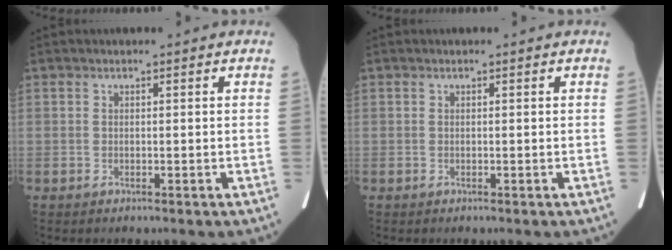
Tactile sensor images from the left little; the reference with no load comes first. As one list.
[{"total": 0.0}]